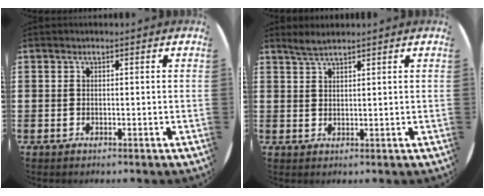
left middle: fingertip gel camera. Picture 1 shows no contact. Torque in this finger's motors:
{"motor_torque": [0.49, -0.38, -0.04, 0.04]}